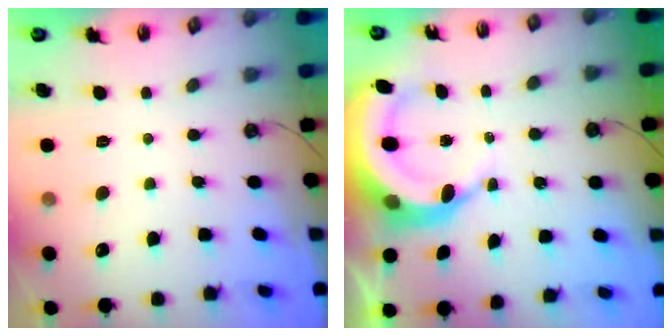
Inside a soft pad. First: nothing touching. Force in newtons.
{"total": 7.9, "press": 7.8, "slide": 1.1}